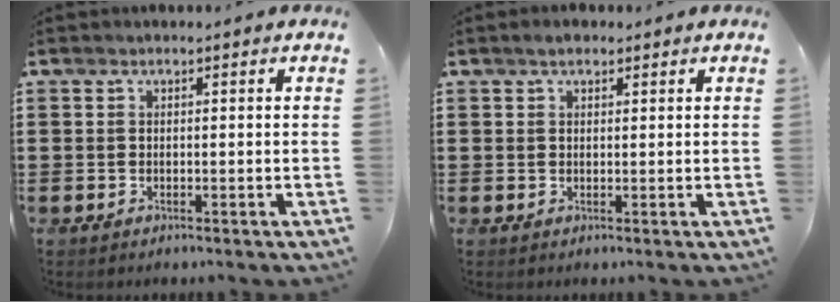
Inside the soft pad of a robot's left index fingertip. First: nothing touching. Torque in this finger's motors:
{"motor_torque": [0.77, -0.75, 0.01, 0.04]}